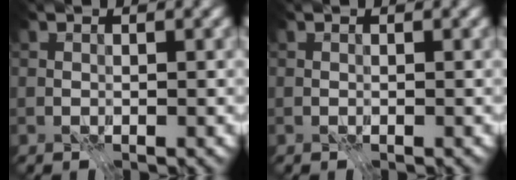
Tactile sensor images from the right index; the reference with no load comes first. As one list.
[{"total": 0.0}]